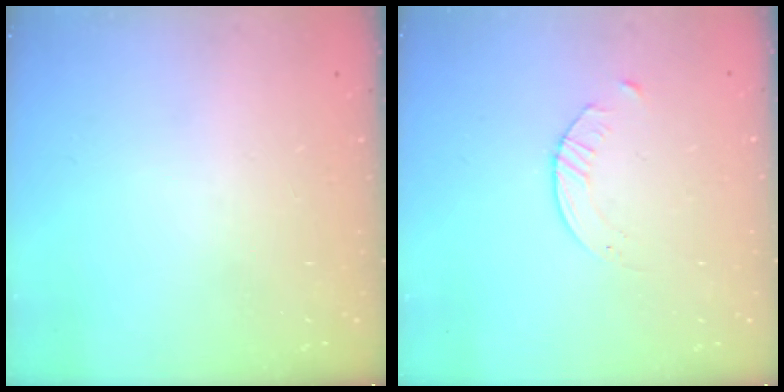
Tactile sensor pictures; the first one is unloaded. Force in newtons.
{"total": 2.8, "press": 2.7, "slide": 0.3}